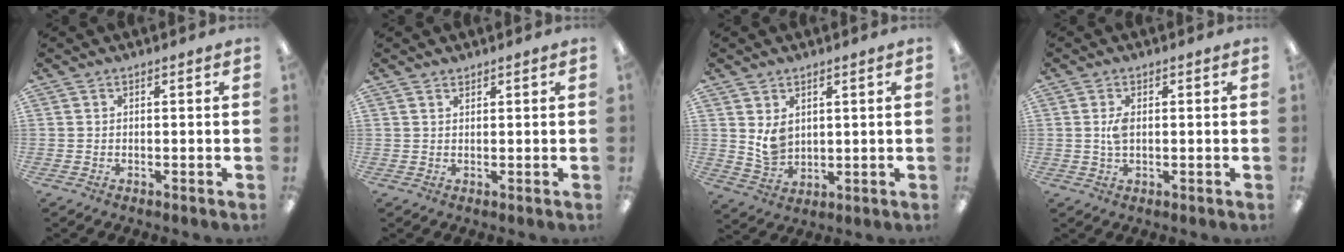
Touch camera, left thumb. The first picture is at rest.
{"total": 1.0, "force": [1.0, 0.4, 0.1], "torque": [-0.003, 0.000, 0.019]}
{"total": 5.7, "force": [2.5, 4.2, 2.9], "torque": [-0.048, -0.004, 0.049]}
{"total": 3.6, "force": [0.5, 2.0, 3.0], "torque": [-0.069, 0.005, 0.004]}